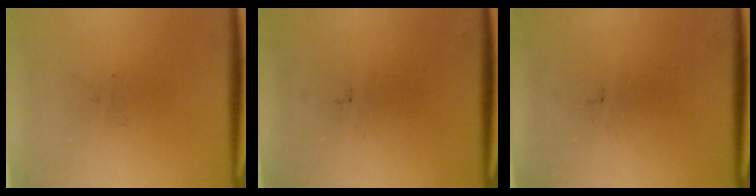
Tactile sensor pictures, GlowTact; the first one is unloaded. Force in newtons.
{"total": 0.0}
{"total": 0.0}